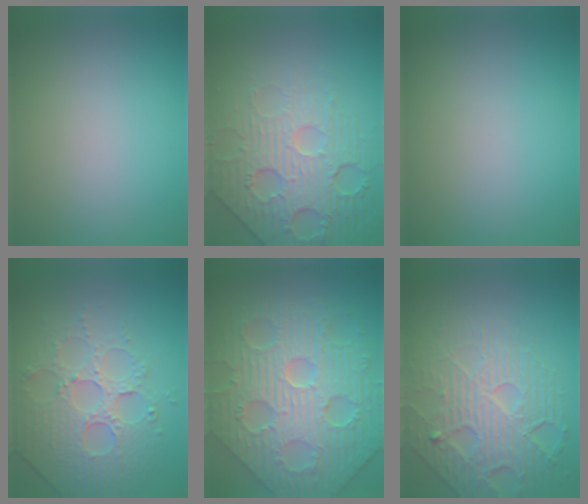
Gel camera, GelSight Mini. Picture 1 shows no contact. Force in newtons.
{"total": 7.8, "press": 5.6, "slide": 5.4}
{"total": 0.0}
{"total": 4.7, "press": 4.5, "slide": 1.1}
{"total": 9.6, "press": 7.6, "slide": 5.8}
{"total": 8.7, "press": 5.9, "slide": 6.4}